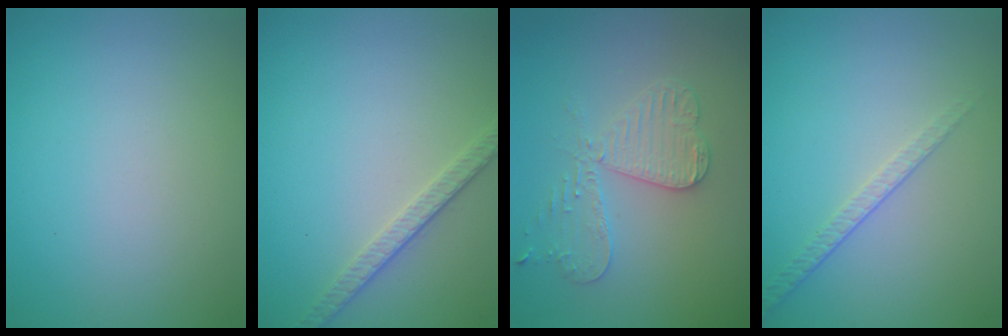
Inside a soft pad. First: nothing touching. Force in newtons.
{"total": 2.5, "press": 2.2, "slide": 1.2}
{"total": 3.4, "press": 3.4, "slide": 0.6}
{"total": 1.6, "press": 1.0, "slide": 1.3}